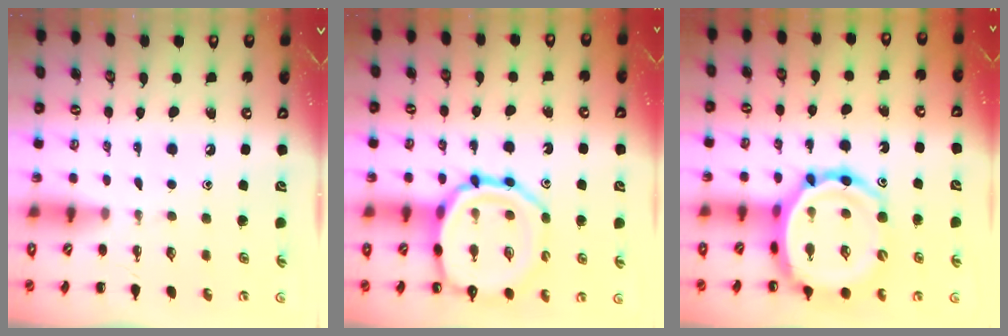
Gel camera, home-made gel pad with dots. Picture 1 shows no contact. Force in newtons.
{"total": 17.0, "press": 16.8, "slide": 2.5}
{"total": 15.3, "press": 14.8, "slide": 4.2}